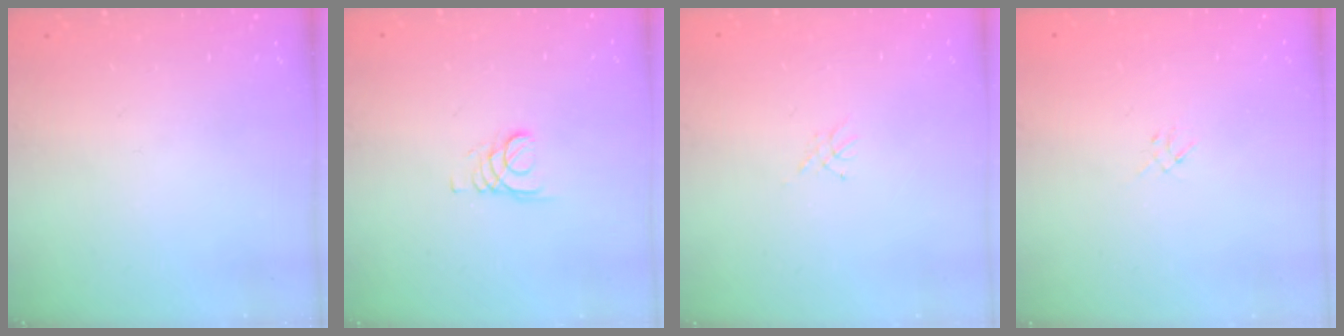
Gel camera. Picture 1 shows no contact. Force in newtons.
{"total": 1.6, "press": 1.6, "slide": 0.2}
{"total": 2.3, "press": 2.2, "slide": 0.3}
{"total": 1.3, "press": 1.2, "slide": 0.5}